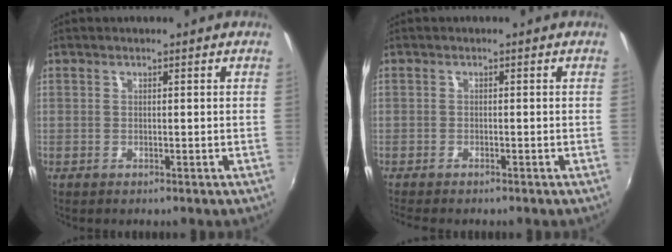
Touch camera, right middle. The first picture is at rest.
{"total": 3.3, "force": [-2.8, 0.7, 1.5], "torque": [-0.036, -0.017, -0.050]}